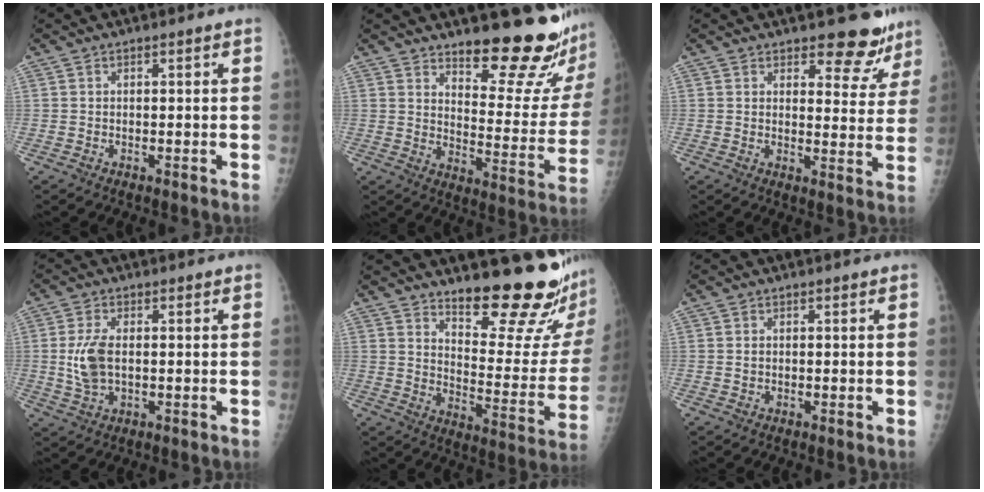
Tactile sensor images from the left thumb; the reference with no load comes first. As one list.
[{"total": 18.7, "force": [15.7, 4.2, 9.2], "torque": [-0.085, -0.150, 0.208]}, {"total": 8.5, "force": [7.2, 3.6, 2.9], "torque": [0.002, -0.053, 0.083]}, {"total": 6.4, "force": [0.0, 3.5, 5.3], "torque": [-0.121, -0.002, 0.002]}, {"total": 20.1, "force": [16.0, 4.0, 11.5], "torque": [-0.128, -0.147, 0.221]}, {"total": 0.8, "force": [0.0, 0.6, 0.5], "torque": [-0.008, 0.000, 0.001]}]